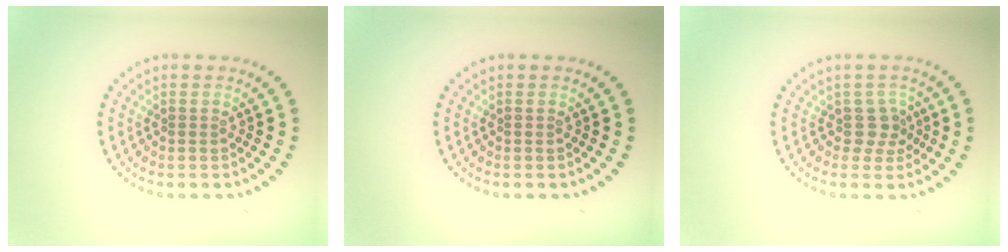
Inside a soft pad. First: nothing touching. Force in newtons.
{"total": 0.0}
{"total": 2.1, "press": 1.6, "slide": 1.4}